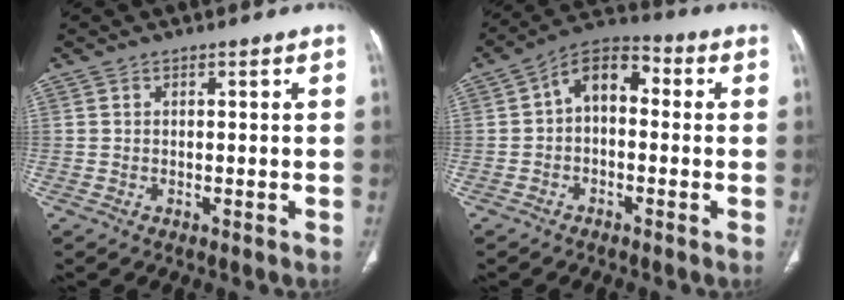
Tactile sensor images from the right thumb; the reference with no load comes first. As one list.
[{"total": 8.8, "force": [0.4, 5.6, 6.8], "torque": [-0.088, 0.034, -0.010]}]